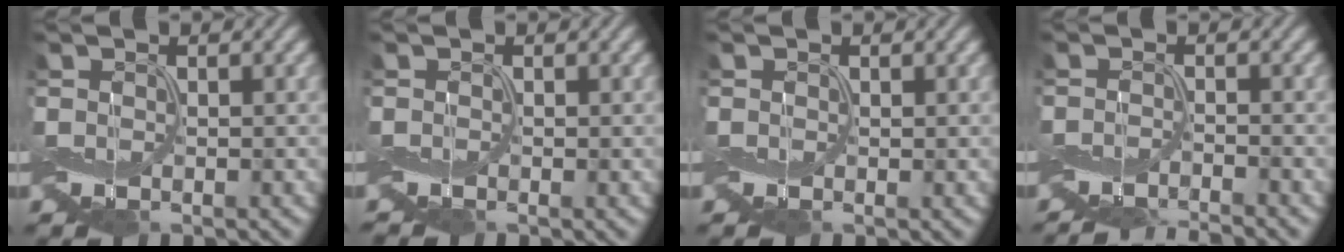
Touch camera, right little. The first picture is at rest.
{"total": 0.0}
{"total": 0.0}
{"total": 4.3, "force": [-4.1, 0.1, 1.4], "torque": [-0.014, -0.012, -0.078]}